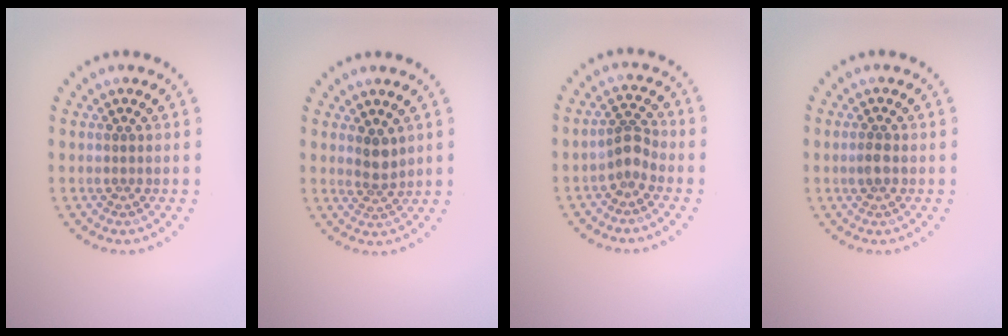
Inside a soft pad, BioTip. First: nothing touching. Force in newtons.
{"total": 1.9, "press": 1.6, "slide": 1.0}
{"total": 2.1, "press": 1.6, "slide": 1.3}
{"total": 1.3, "press": 1.3, "slide": 0.2}